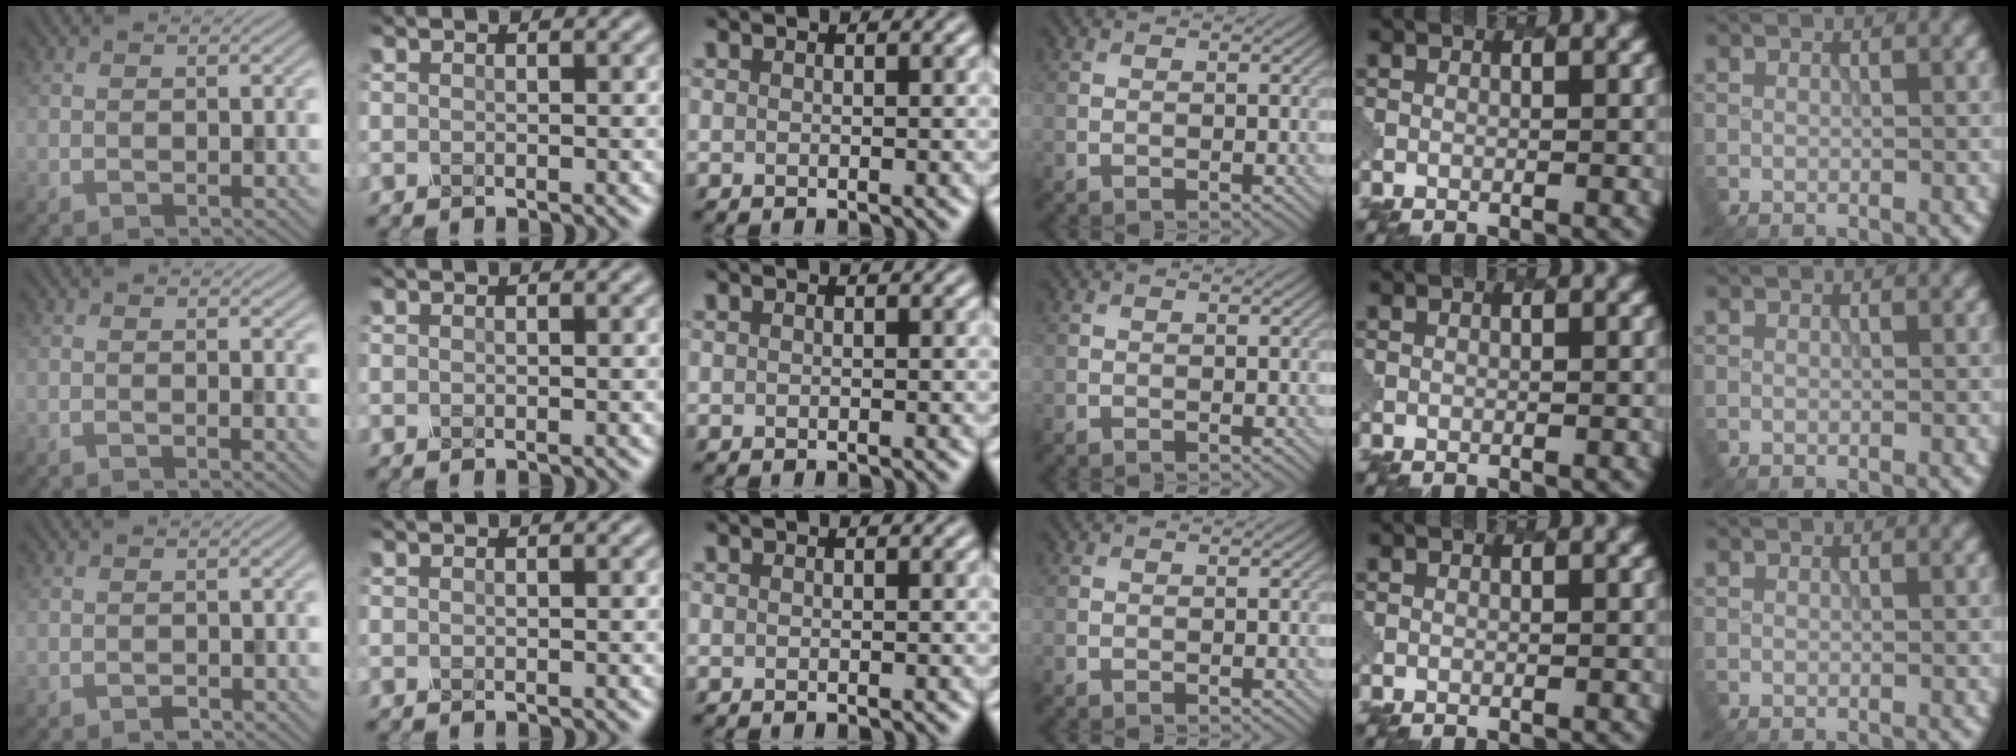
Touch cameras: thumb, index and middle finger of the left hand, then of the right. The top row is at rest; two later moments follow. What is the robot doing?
{"motion": "dispense", "object": "spray bottle"}